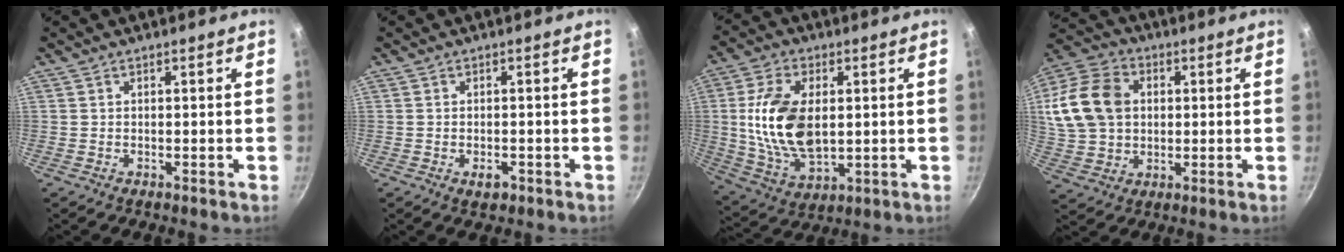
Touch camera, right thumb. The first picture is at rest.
{"total": 2.4, "force": [-1.1, 1.4, 1.6], "torque": [-0.024, 0.004, -0.015]}
{"total": 16.2, "force": [1.5, 9.4, 13.1], "torque": [-0.234, -0.007, 0.035]}
{"total": 17.5, "force": [3.0, 13.4, 10.8], "torque": [-0.203, 0.018, 0.052]}